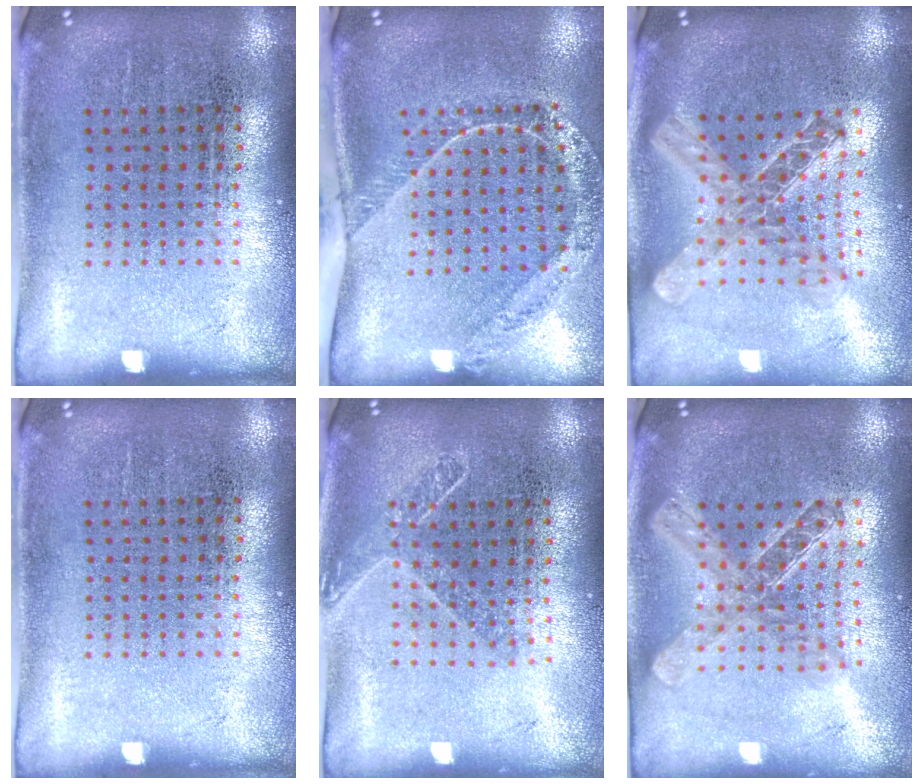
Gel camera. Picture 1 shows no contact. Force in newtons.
{"total": 1.6, "press": 1.5, "slide": 0.6}
{"total": 2.2, "press": 1.8, "slide": 1.2}
{"total": 0.0}
{"total": 1.5, "press": 1.2, "slide": 0.9}
{"total": 2.0, "press": 1.7, "slide": 1.2}